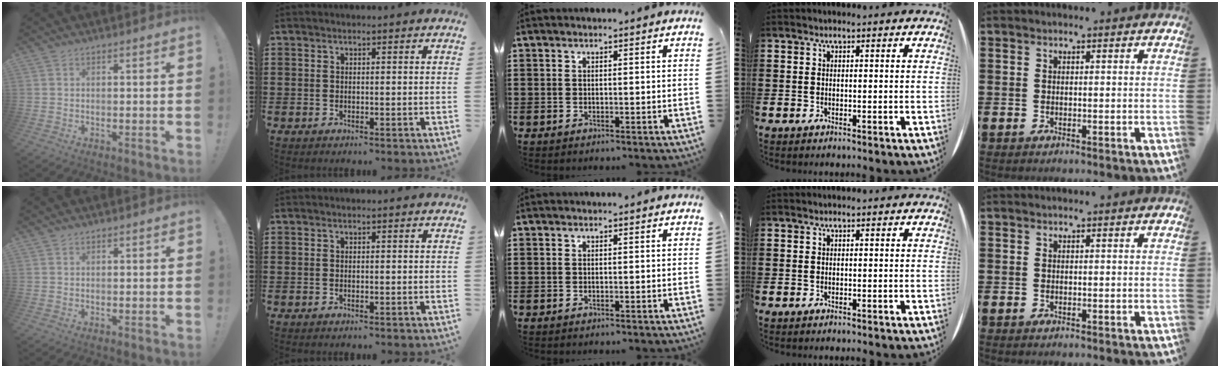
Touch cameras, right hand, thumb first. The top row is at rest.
{"thumb": {"total": 0.6, "force": [0.5, 0.2, -0.1], "torque": [0.007, -0.002, 0.009]}}